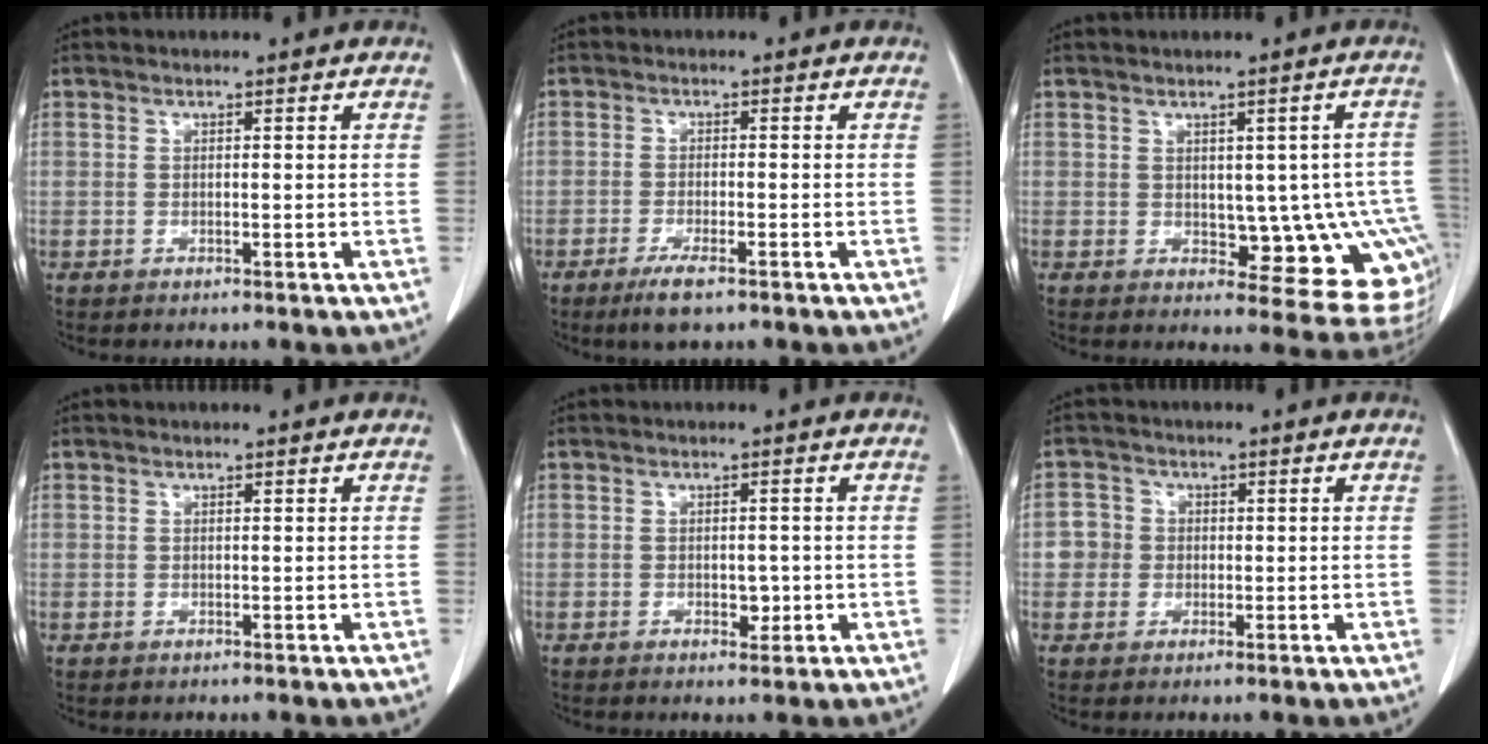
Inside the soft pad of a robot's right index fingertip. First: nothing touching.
{"total": 4.3, "force": [-2.8, 0.8, 3.1], "torque": [-0.058, -0.007, -0.047]}
{"total": 11.1, "force": [-1.4, 4.8, 9.9], "torque": [-0.086, 0.014, -0.004]}
{"total": 0.5, "force": [0.2, 0.5, -0.1], "torque": [0.009, 0.003, 0.000]}
{"total": 2.3, "force": [-0.5, 1.3, 1.8], "torque": [-0.024, 0.000, -0.003]}
{"total": 3.6, "force": [0.0, 3.6, 0.4], "torque": [0.001, 0.013, -0.002]}